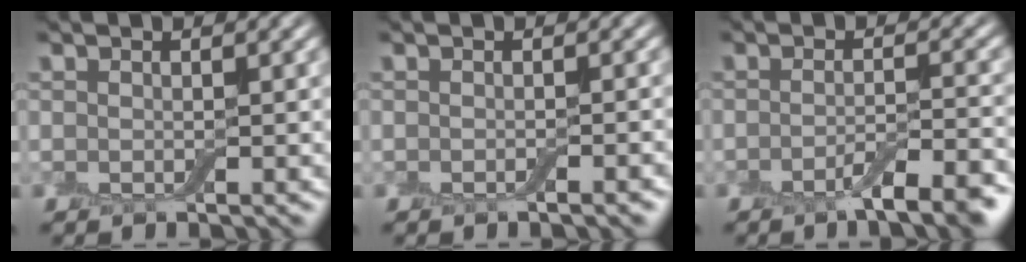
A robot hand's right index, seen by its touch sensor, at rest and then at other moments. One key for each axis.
{"total": 0.7, "fx": -0.4, "fy": 0.1, "fz": 0.6, "tx": -0.005, "ty": 0.001, "tz": -0.007}
{"total": 4.3, "fx": -2.6, "fy": 1.0, "fz": 3.3, "tx": -0.046, "ty": 0.002, "tz": -0.045}